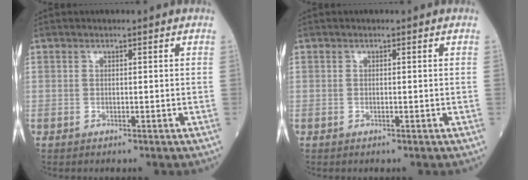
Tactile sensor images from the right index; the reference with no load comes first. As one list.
[{"total": 0.0}]